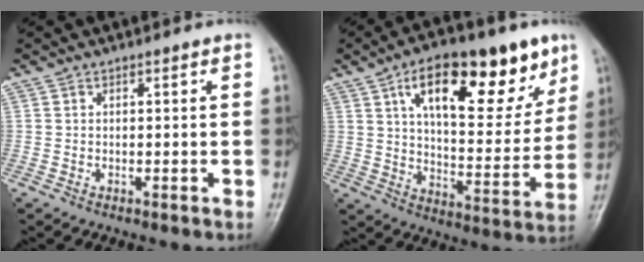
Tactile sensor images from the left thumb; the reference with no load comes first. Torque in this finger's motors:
{"motor_torque": [2.90, 2.10, 1.26, -1.52, 0.52]}